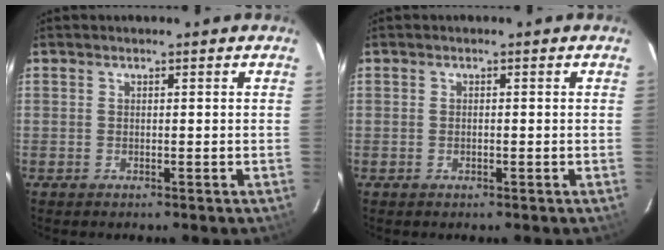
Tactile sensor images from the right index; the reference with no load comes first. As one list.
[{"total": 0.7, "force": [-0.2, 0.5, 0.6], "torque": [-0.009, 0.001, -0.003]}]